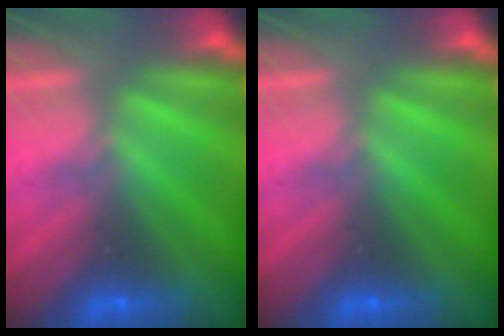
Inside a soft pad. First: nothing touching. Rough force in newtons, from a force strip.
{"total": 0.0}